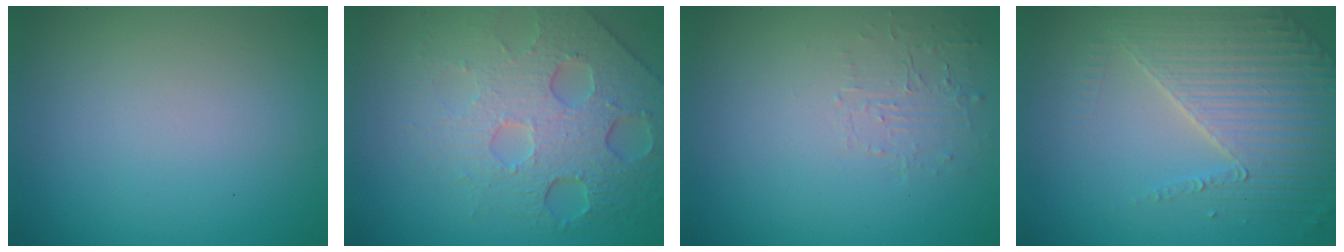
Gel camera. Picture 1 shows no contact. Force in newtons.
{"total": 7.9, "press": 5.3, "slide": 5.8}
{"total": 1.5, "press": 0.1, "slide": 1.5}
{"total": 4.3, "press": 4.0, "slide": 1.6}